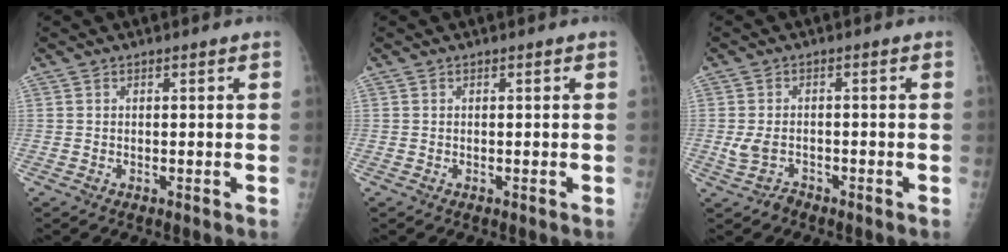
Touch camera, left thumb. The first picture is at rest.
{"total": 0.0}
{"total": 3.1, "force": [-1.5, 2.1, 1.7], "torque": [-0.042, 0.013, -0.024]}